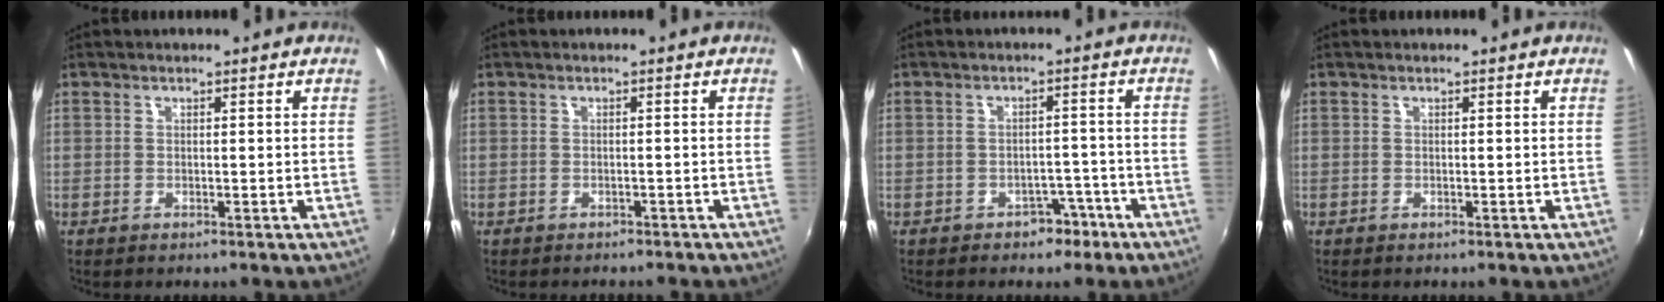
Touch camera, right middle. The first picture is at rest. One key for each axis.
{"total": 2.3, "fx": -2.1, "fy": 0.9, "fz": 0.6, "tx": -0.012, "ty": -0.009, "tz": -0.027}
{"total": 4.1, "fx": -2.8, "fy": 2.7, "fz": 1.3, "tx": -0.025, "ty": 0.013, "tz": -0.029}
{"total": 0.0}